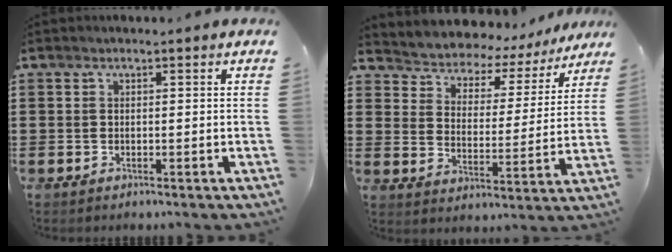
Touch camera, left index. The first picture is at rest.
{"total": 4.2, "force": [4.1, 1.0, -0.2], "torque": [-0.027, -0.040, 0.062]}